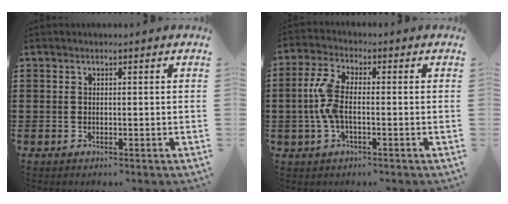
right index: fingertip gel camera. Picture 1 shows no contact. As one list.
[{"total": 6.6, "force": [-0.6, 2.9, 5.9], "torque": [-0.149, -0.005, -0.021]}]